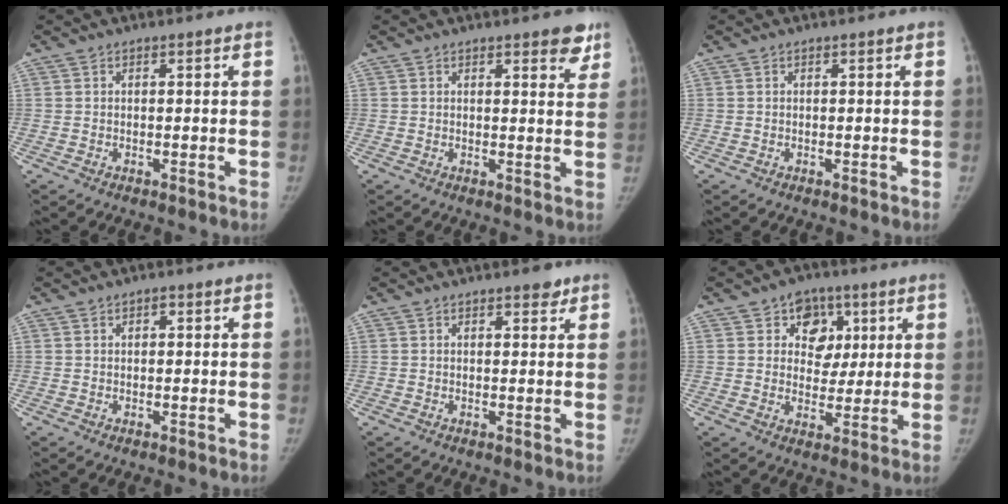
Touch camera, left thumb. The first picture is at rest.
{"total": 4.3, "force": [3.0, 1.6, 2.8], "torque": [-0.011, -0.015, 0.032]}
{"total": 0.0}
{"total": 1.1, "force": [0.4, 0.7, 0.7], "torque": [-0.005, 0.001, 0.005]}
{"total": 2.1, "force": [1.5, 1.0, 1.2], "torque": [-0.004, -0.007, 0.018]}
{"total": 8.5, "force": [3.4, 7.0, 3.5], "torque": [-0.004, -0.007, 0.048]}